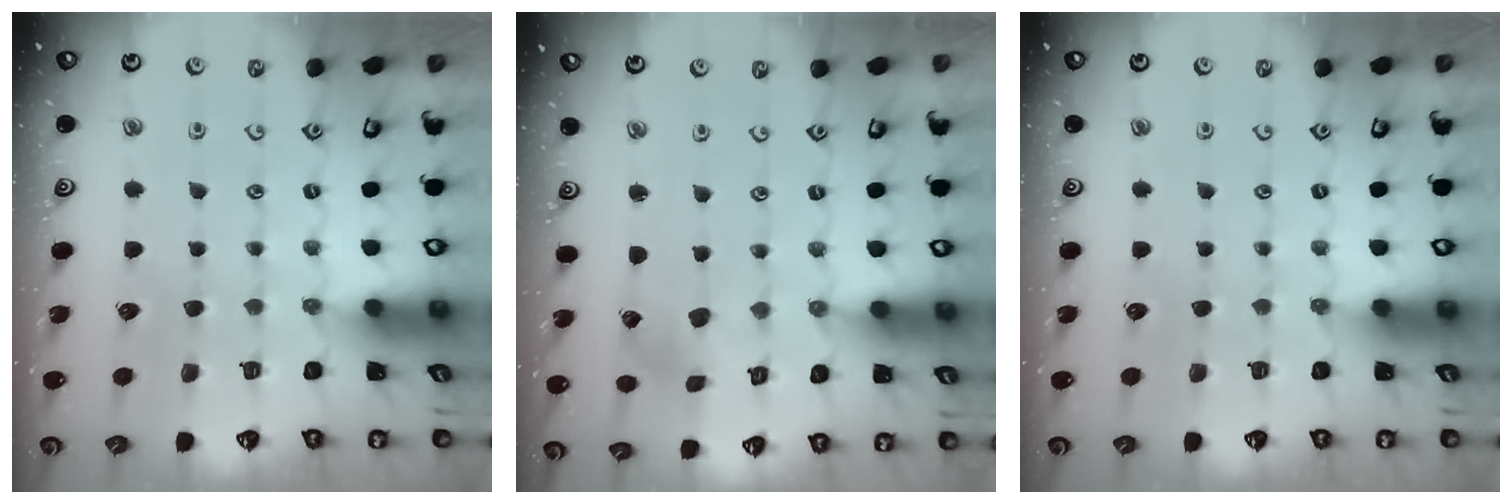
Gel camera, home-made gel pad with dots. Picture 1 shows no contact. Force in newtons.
{"total": 1.5, "press": 1.5, "slide": 0.3}
{"total": 0.0}